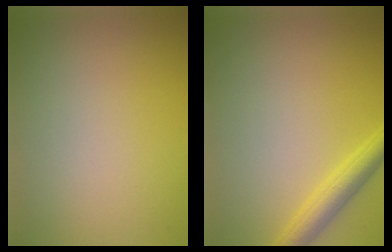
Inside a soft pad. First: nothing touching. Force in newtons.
{"total": 3.0, "press": 3.0, "slide": 0.1}